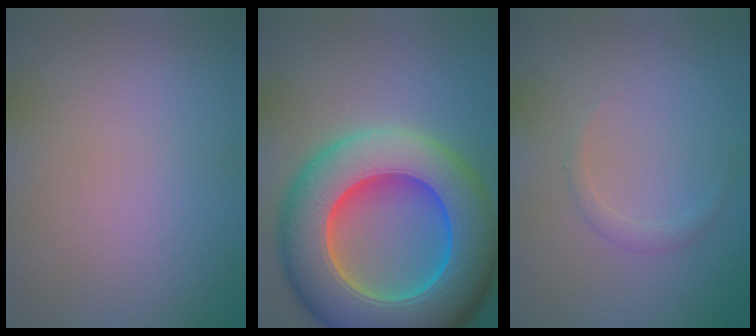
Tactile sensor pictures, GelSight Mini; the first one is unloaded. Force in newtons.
{"total": 15.6, "press": 15.6, "slide": 0.5}
{"total": 0.9, "press": 0.9, "slide": 0.1}